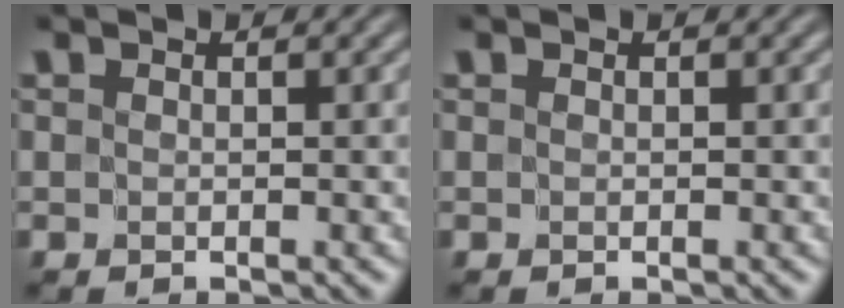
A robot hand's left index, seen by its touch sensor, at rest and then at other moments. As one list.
[{"total": 0.0}]